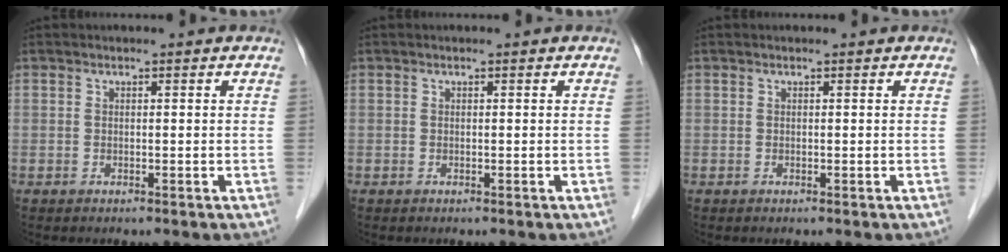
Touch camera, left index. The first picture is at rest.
{"total": 0.0}
{"total": 0.0}